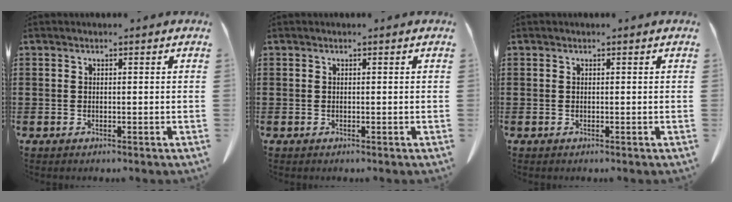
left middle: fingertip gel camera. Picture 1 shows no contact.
{"total": 0.0}
{"total": 0.0}